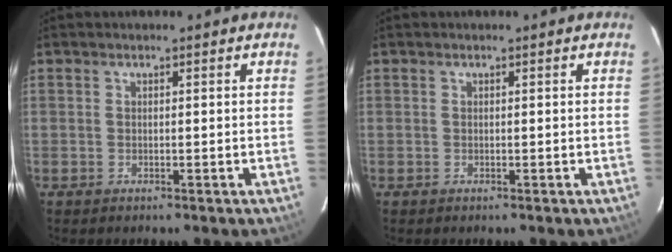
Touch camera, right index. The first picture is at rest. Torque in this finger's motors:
{"motor_torque": [0.33, 0.25, 0.02, 0.01]}